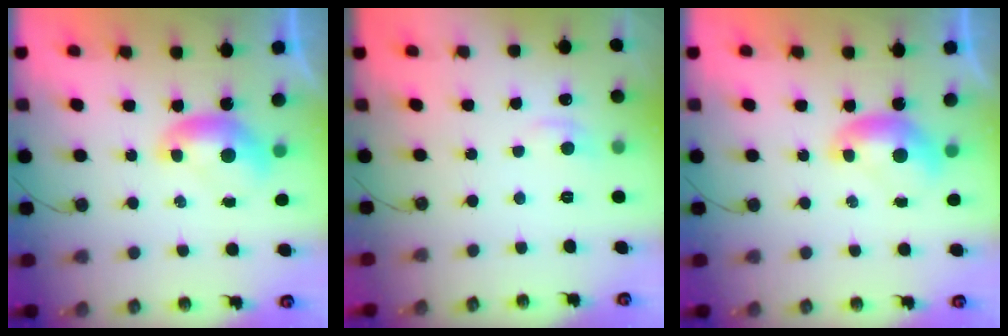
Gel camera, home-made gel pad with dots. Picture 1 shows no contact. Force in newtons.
{"total": 1.3, "press": 0.9, "slide": 0.9}
{"total": 0.0}